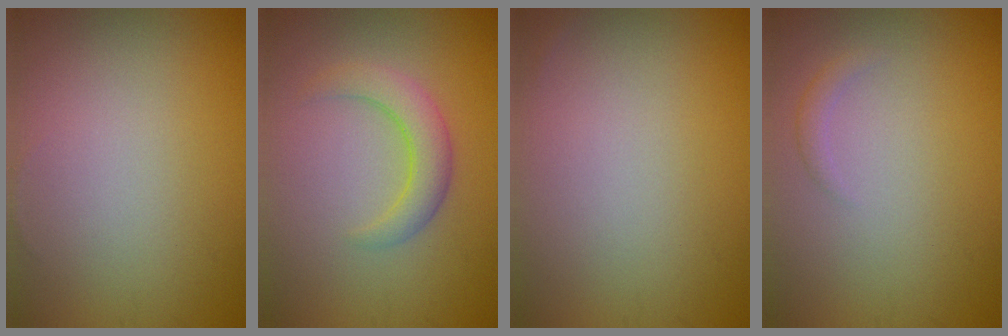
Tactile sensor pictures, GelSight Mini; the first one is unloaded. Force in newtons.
{"total": 3.0, "press": 3.0, "slide": 0.3}
{"total": 0.0}
{"total": 0.9, "press": 0.9, "slide": 0.1}